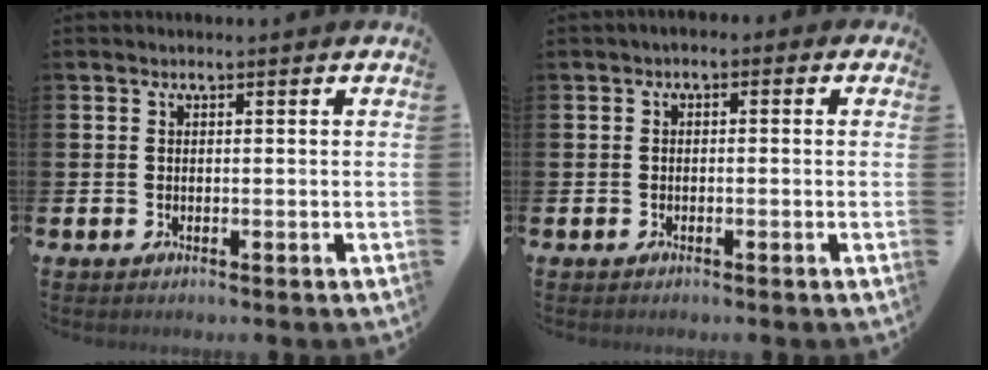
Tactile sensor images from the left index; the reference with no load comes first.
{"total": 1.2, "force": [-0.9, 0.7, 0.4], "torque": [-0.016, 0.007, -0.021]}